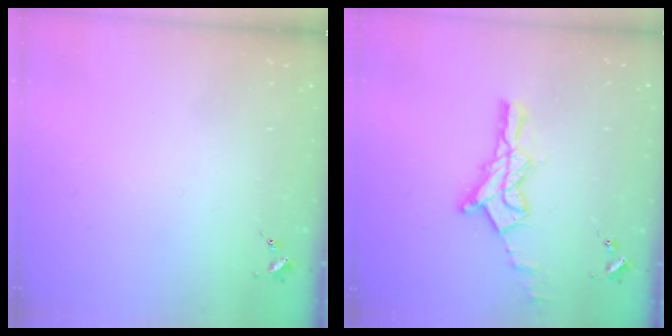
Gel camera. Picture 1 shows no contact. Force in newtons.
{"total": 14.2, "press": 14.1, "slide": 1.0}